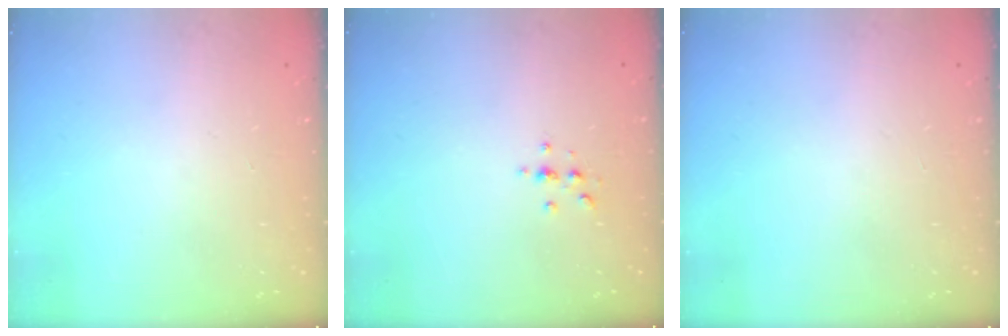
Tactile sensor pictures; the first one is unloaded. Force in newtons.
{"total": 2.3, "press": 2.3, "slide": 0.2}
{"total": 0.0}